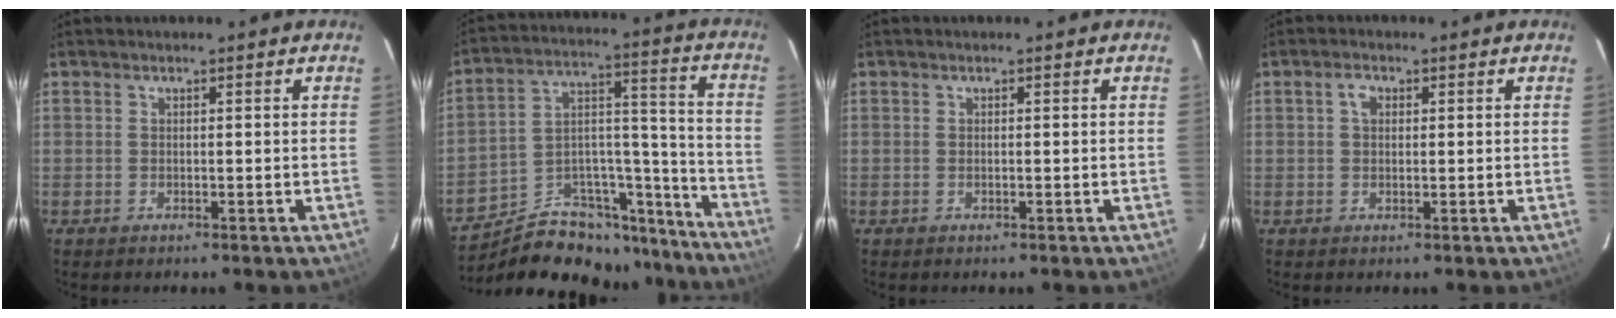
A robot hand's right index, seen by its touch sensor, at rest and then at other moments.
{"total": 23.2, "force": [-19.5, 10.0, 7.6], "torque": [-0.123, 0.075, -0.274]}
{"total": 0.0}
{"total": 2.0, "force": [0.5, 1.4, 1.3], "torque": [-0.024, 0.009, 0.008]}